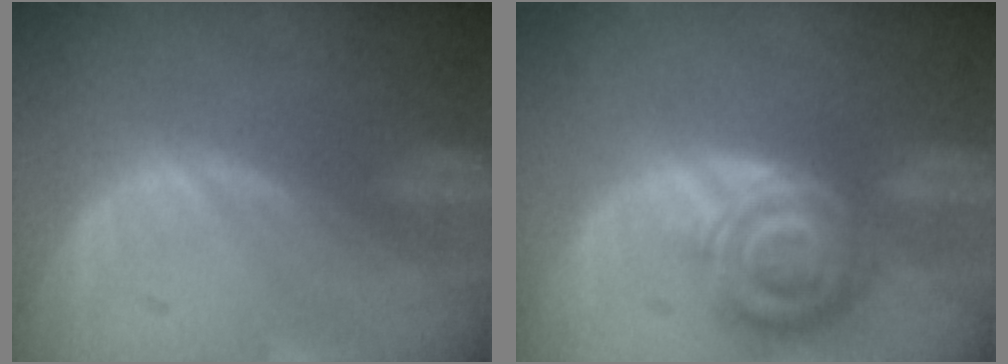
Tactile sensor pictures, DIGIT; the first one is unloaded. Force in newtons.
{"total": 8.2, "press": 7.1, "slide": 4.1}